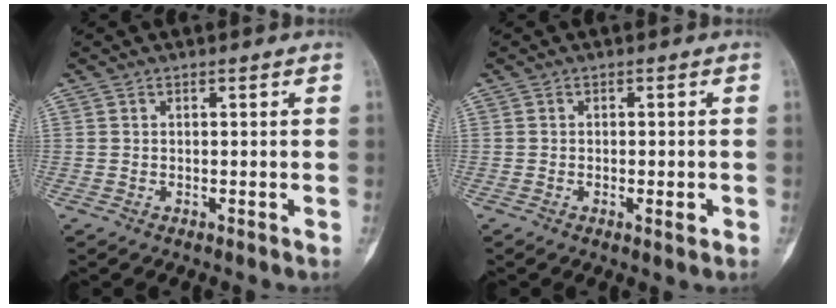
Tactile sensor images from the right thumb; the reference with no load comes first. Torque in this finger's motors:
{"motor_torque": [-0.81, -0.17, -0.04, -0.10, -0.03]}